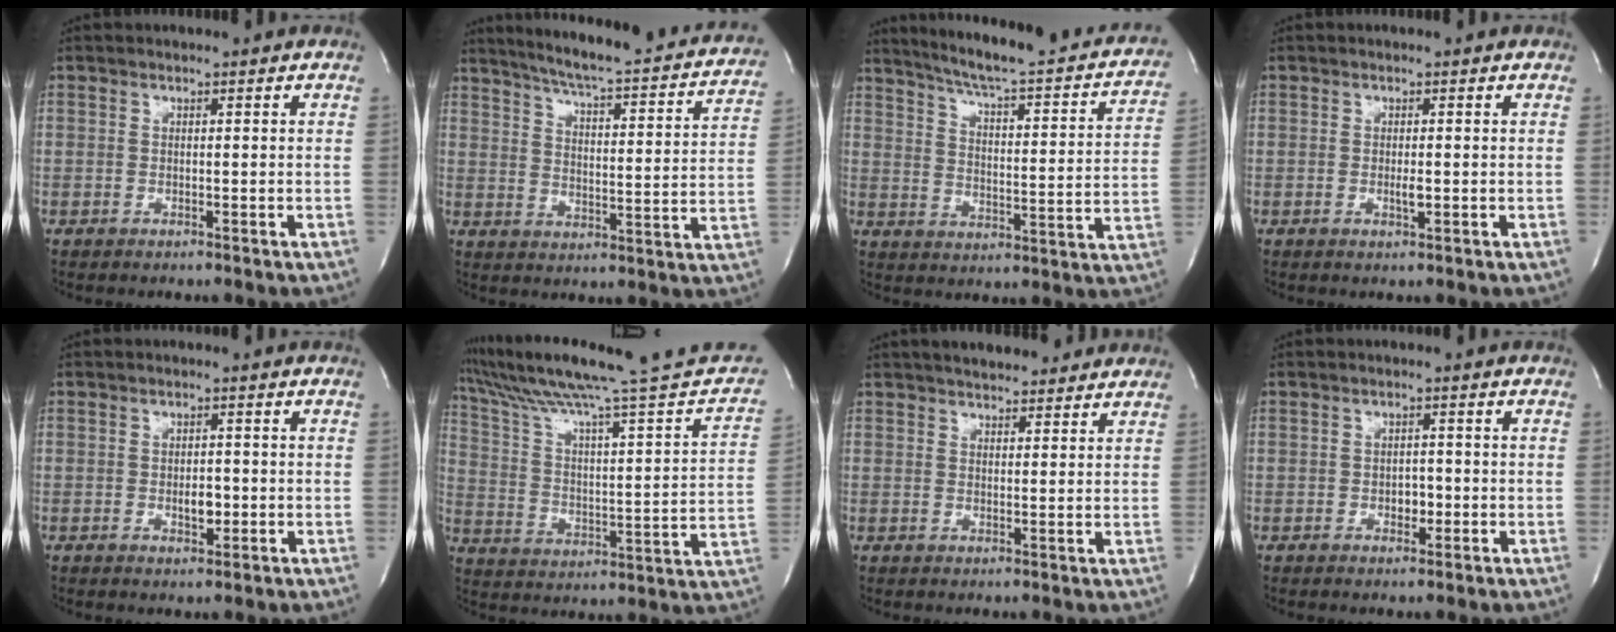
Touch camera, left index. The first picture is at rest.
{"total": 25.5, "force": [22.8, 2.8, 11.1], "torque": [-0.164, -0.054, 0.278]}
{"total": 24.4, "force": [20.8, 3.2, 12.3], "torque": [-0.176, -0.035, 0.256]}
{"total": 1.2, "force": [-0.4, 0.2, 1.1], "torque": [-0.020, -0.007, -0.006]}
{"total": 2.5, "force": [-0.7, 1.3, 2.0], "torque": [-0.033, -0.004, -0.007]}
{"total": 25.1, "force": [21.6, -0.1, 12.8], "torque": [-0.197, -0.029, 0.302]}
{"total": 10.3, "force": [9.0, 2.7, 4.2], "torque": [-0.051, 0.016, 0.113]}
{"total": 2.0, "force": [-0.8, 1.3, 1.3], "torque": [-0.017, 0.000, -0.010]}